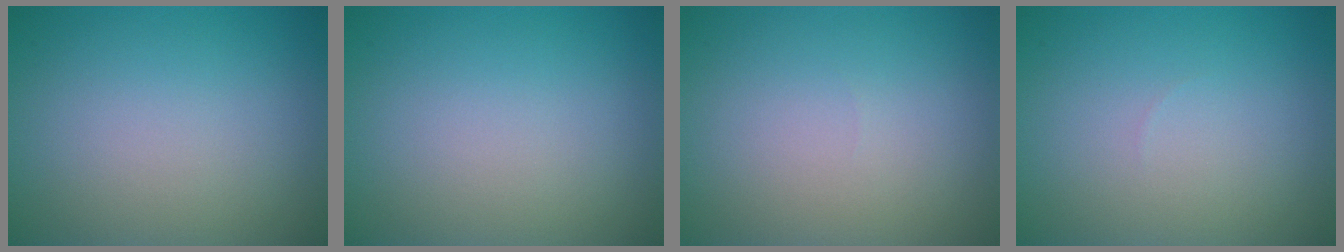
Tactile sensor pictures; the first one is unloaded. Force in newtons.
{"total": 0.0}
{"total": 0.0}
{"total": 0.0}